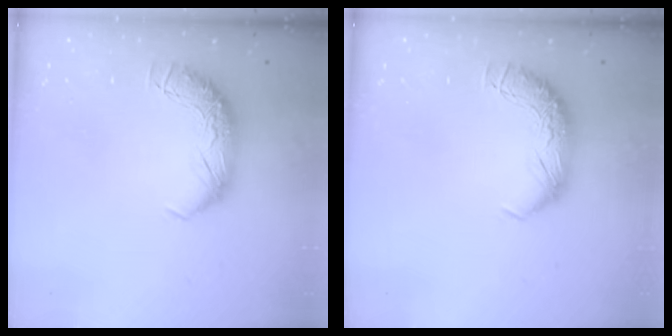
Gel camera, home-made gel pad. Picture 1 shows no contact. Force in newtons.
{"total": 0.0}